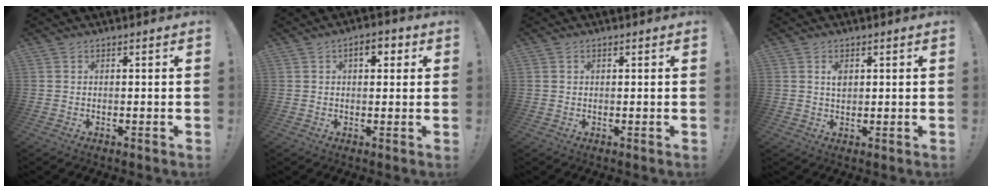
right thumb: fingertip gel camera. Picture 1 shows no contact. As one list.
[{"total": 4.8, "force": [1.6, 2.8, 3.6], "torque": [-0.036, -0.002, 0.019]}, {"total": 0.8, "force": [0.4, 0.6, 0.3], "torque": [-0.007, 0.004, 0.008]}, {"total": 2.7, "force": [0.9, 1.8, 1.8], "torque": [-0.016, -0.005, 0.010]}]